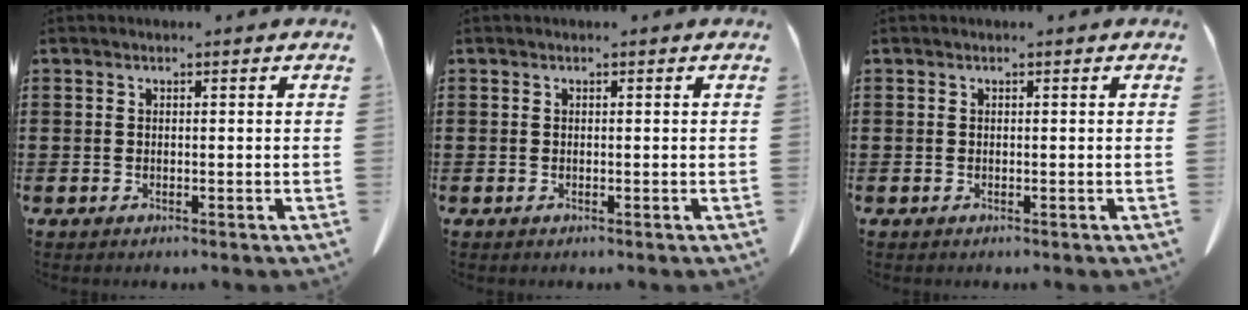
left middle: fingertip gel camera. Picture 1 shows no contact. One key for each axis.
{"total": 0.0}
{"total": 0.0}